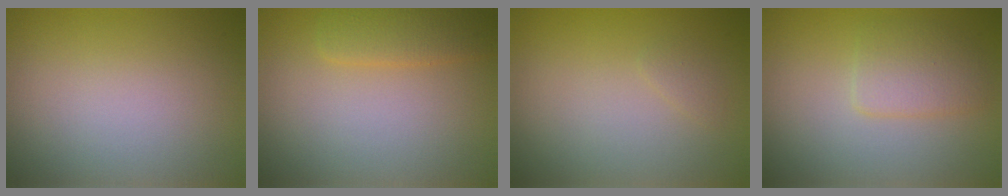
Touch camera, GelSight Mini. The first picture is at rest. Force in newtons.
{"total": 2.5, "press": 2.5, "slide": 0.1}
{"total": 0.6, "press": 0.6, "slide": 0.1}
{"total": 2.4, "press": 2.3, "slide": 0.2}